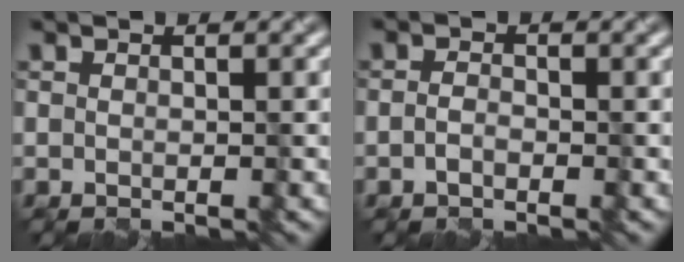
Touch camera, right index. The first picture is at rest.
{"total": 1.1, "force": [-0.5, 0.6, 0.8], "torque": [-0.019, 0.001, -0.011]}